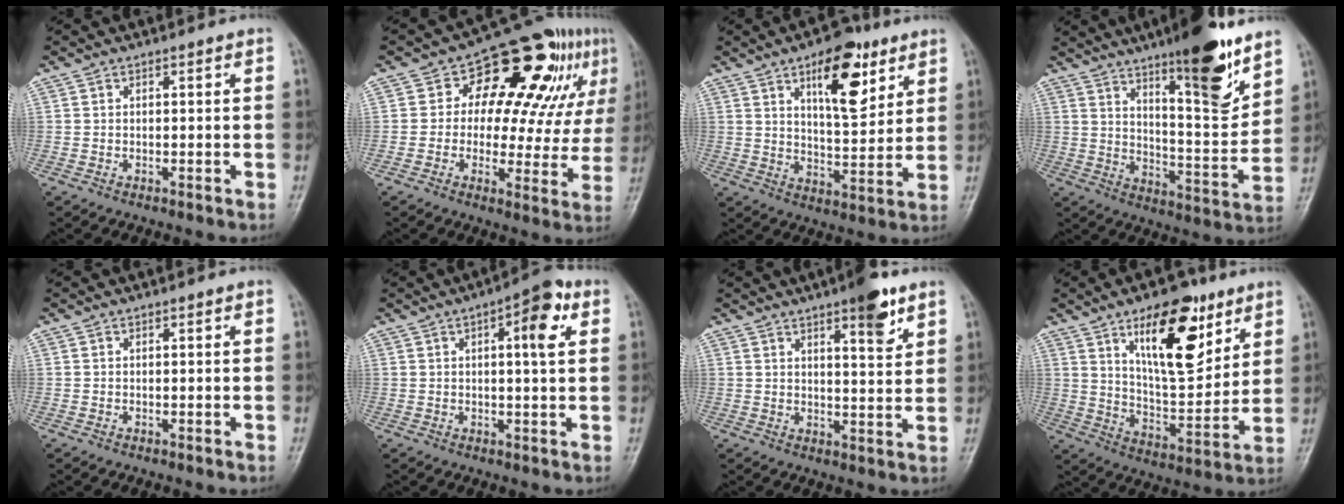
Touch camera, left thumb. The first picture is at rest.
{"total": 20.2, "force": [7.7, 10.9, 15.2], "torque": [-0.138, 0.007, 0.099]}
{"total": 13.5, "force": [6.9, 5.8, 10.1], "torque": [-0.121, -0.036, 0.106]}
{"total": 17.1, "force": [11.2, 3.8, 12.4], "torque": [-0.157, -0.076, 0.178]}
{"total": 0.0}
{"total": 7.8, "force": [2.6, 2.4, 6.9], "torque": [-0.085, 0.006, 0.028]}
{"total": 7.8, "force": [4.8, 2.0, 5.9], "torque": [-0.071, -0.027, 0.067]}
{"total": 17.9, "force": [9.4, 7.6, 13.3], "torque": [-0.162, -0.056, 0.157]}